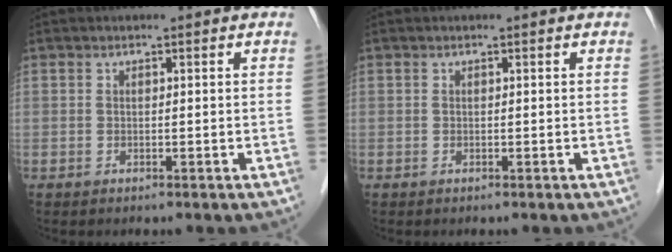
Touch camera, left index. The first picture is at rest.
{"total": 0.0}